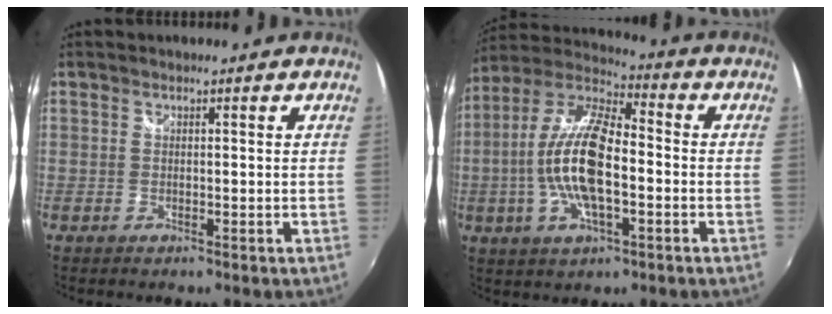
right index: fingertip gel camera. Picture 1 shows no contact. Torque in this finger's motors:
{"motor_torque": [2.14, 0.00, 1.05, 0.21]}